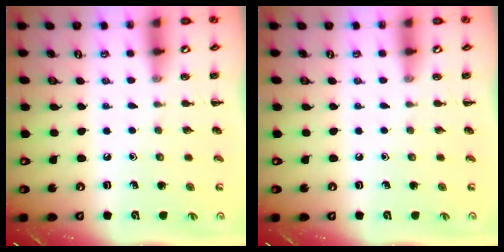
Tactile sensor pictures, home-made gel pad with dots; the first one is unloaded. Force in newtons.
{"total": 0.0}